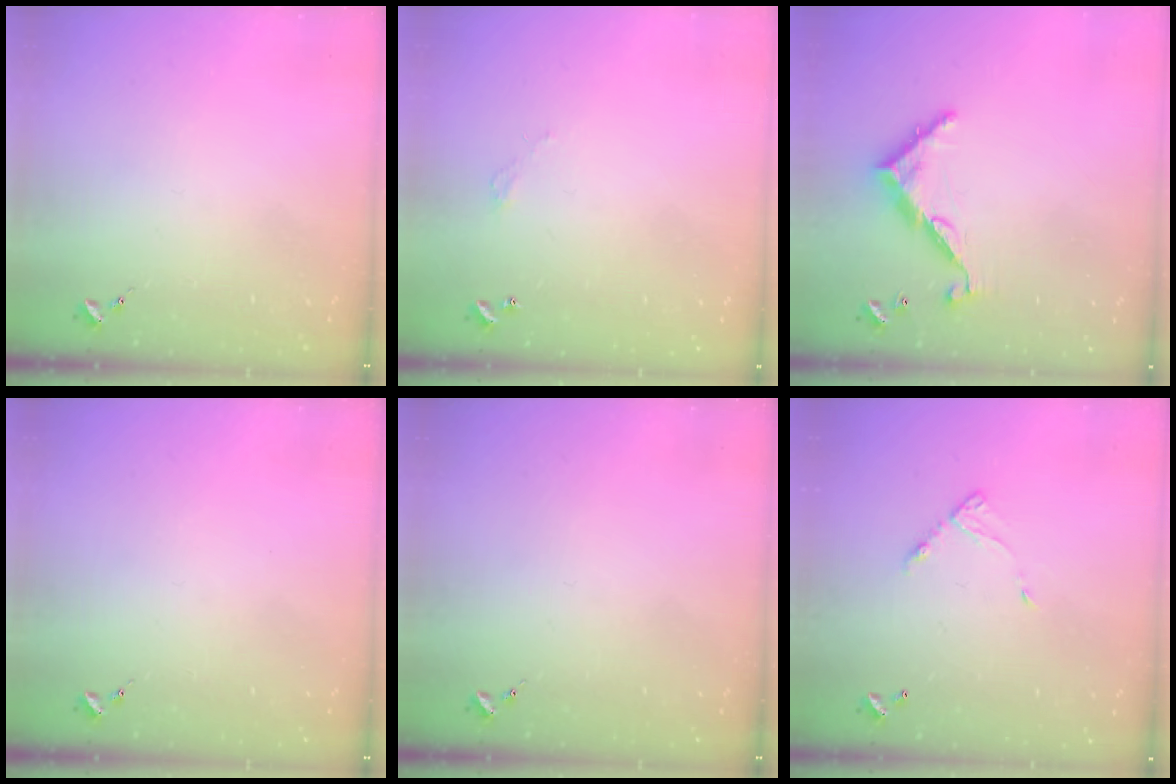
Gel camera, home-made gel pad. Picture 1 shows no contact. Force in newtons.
{"total": 2.7, "press": 2.7, "slide": 0.2}
{"total": 8.9, "press": 8.9, "slide": 0.6}
{"total": 0.0}
{"total": 0.0}
{"total": 7.3, "press": 7.3, "slide": 0.6}